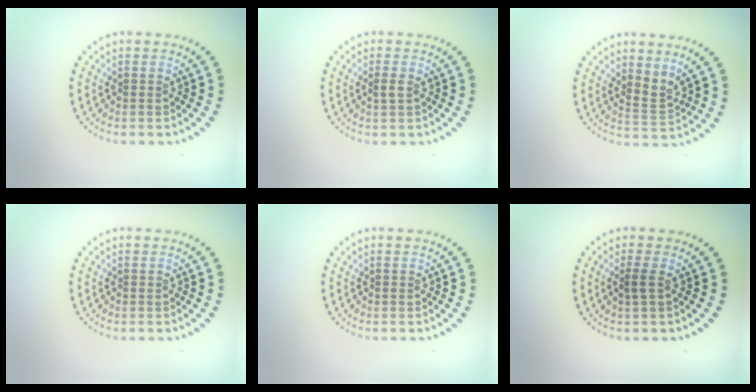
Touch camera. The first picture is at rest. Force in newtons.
{"total": 0.9, "press": 0.9, "slide": 0.2}
{"total": 2.1, "press": 1.4, "slide": 1.5}
{"total": 0.0}
{"total": 0.0}
{"total": 1.2, "press": 0.8, "slide": 0.8}